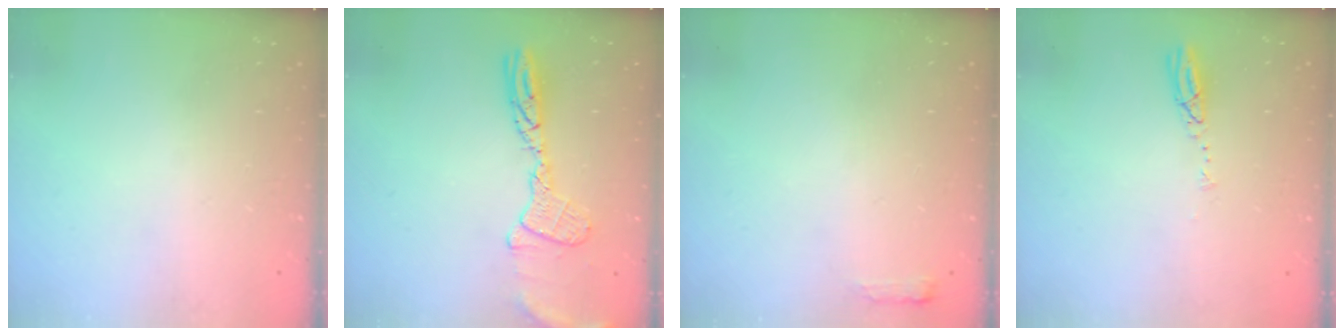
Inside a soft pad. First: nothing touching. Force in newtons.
{"total": 12.1, "press": 12.0, "slide": 0.9}
{"total": 2.7, "press": 2.6, "slide": 0.5}
{"total": 3.7, "press": 3.7, "slide": 0.1}